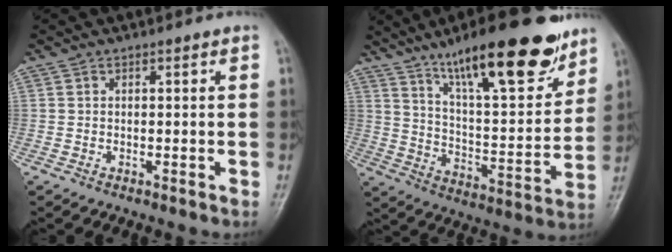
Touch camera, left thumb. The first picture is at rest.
{"total": 23.0, "force": [15.3, 6.0, 16.0], "torque": [-0.217, -0.067, 0.248]}